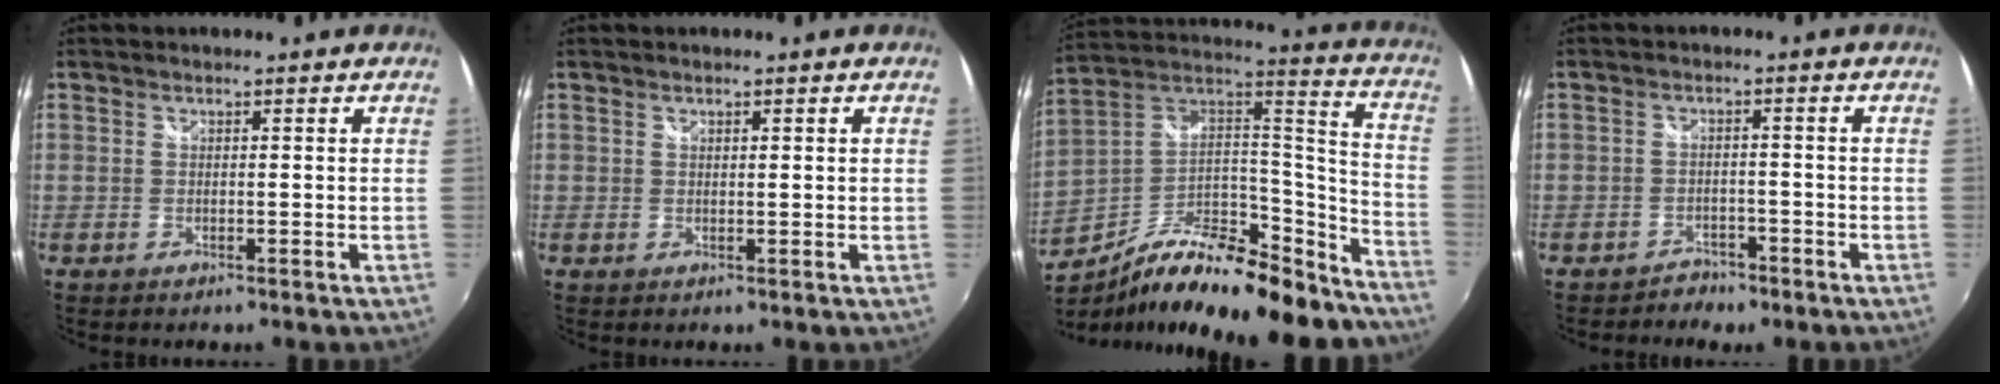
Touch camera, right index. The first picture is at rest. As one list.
[{"total": 1.8, "force": [0.7, -1.7, -0.1], "torque": [0.011, -0.005, 0.016]}, {"total": 27.5, "force": [-21.0, 9.0, 15.2], "torque": [-0.221, 0.014, -0.311]}, {"total": 2.7, "force": [-2.7, 0.2, -0.5], "torque": [0.006, 0.001, -0.039]}]